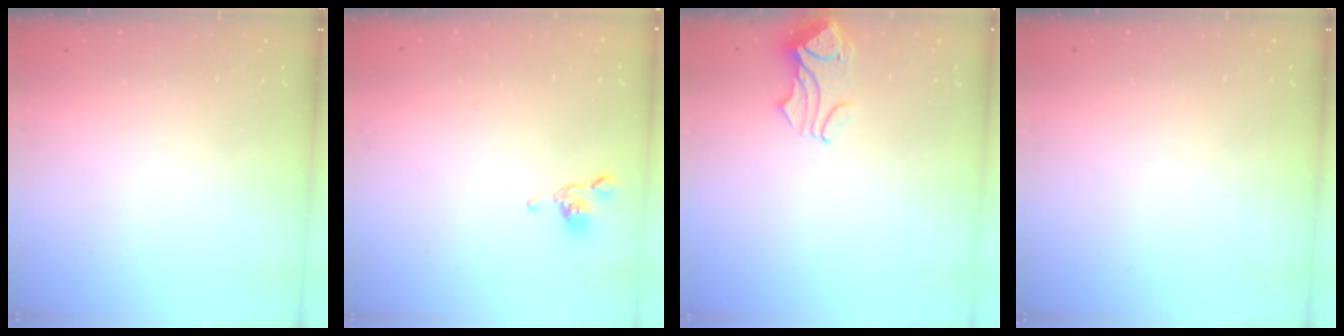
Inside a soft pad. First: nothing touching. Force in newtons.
{"total": 2.0, "press": 2.0, "slide": 0.1}
{"total": 0.9, "press": 0.8, "slide": 0.5}
{"total": 0.0}